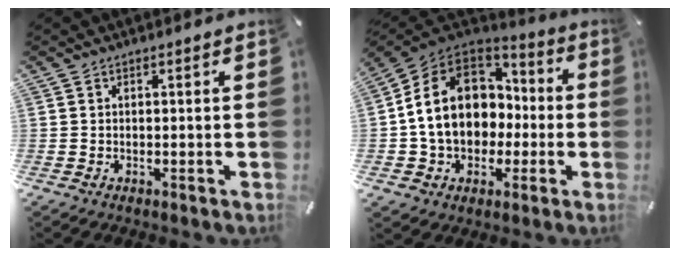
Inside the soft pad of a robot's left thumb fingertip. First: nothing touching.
{"total": 15.5, "force": [-0.5, 13.1, 8.2], "torque": [-0.170, 0.014, -0.004]}